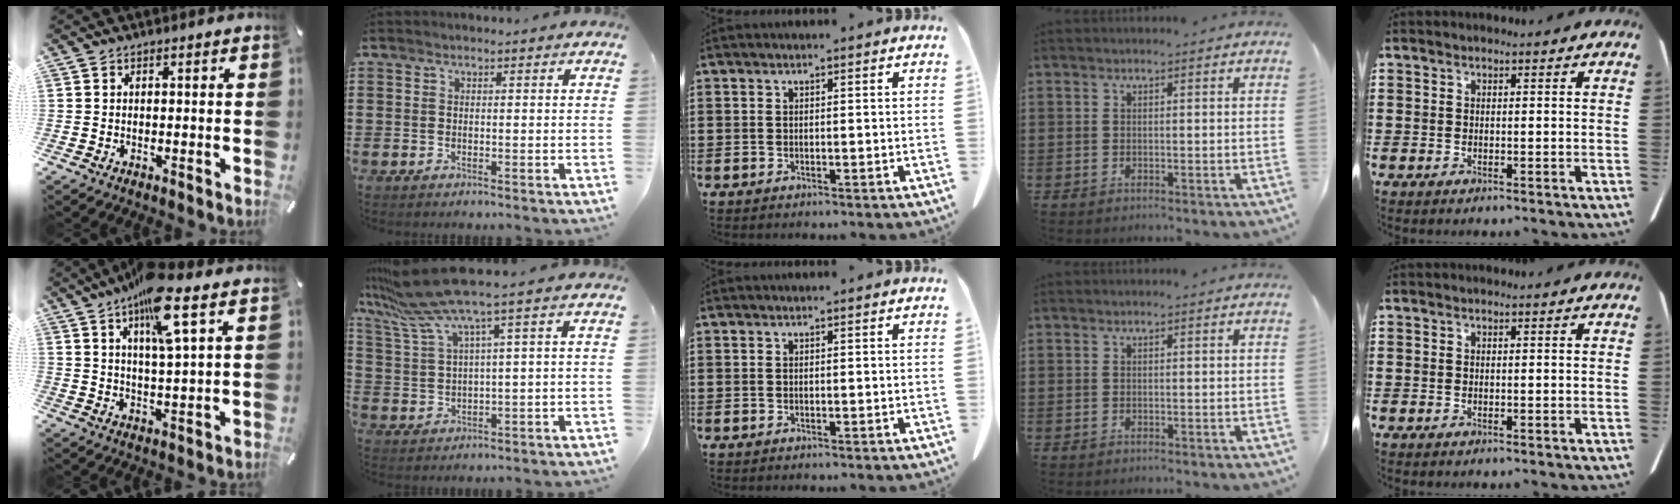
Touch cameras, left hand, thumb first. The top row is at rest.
{"thumb": {"total": 12.4, "force": [6.9, 2.6, 9.9], "torque": [-0.172, -0.020, 0.116]}, "index": {"total": 8.2, "force": [5.2, 0.1, 6.4], "torque": [-0.171, -0.038, 0.082]}}